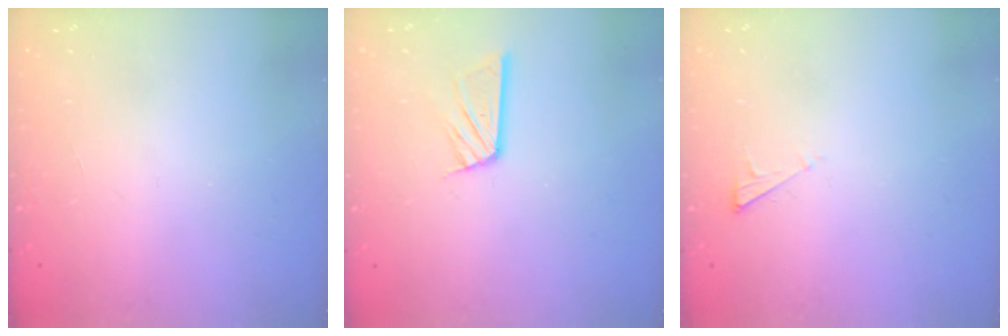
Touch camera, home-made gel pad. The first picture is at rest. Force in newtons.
{"total": 9.2, "press": 9.2, "slide": 0.8}
{"total": 2.5, "press": 2.4, "slide": 0.3}